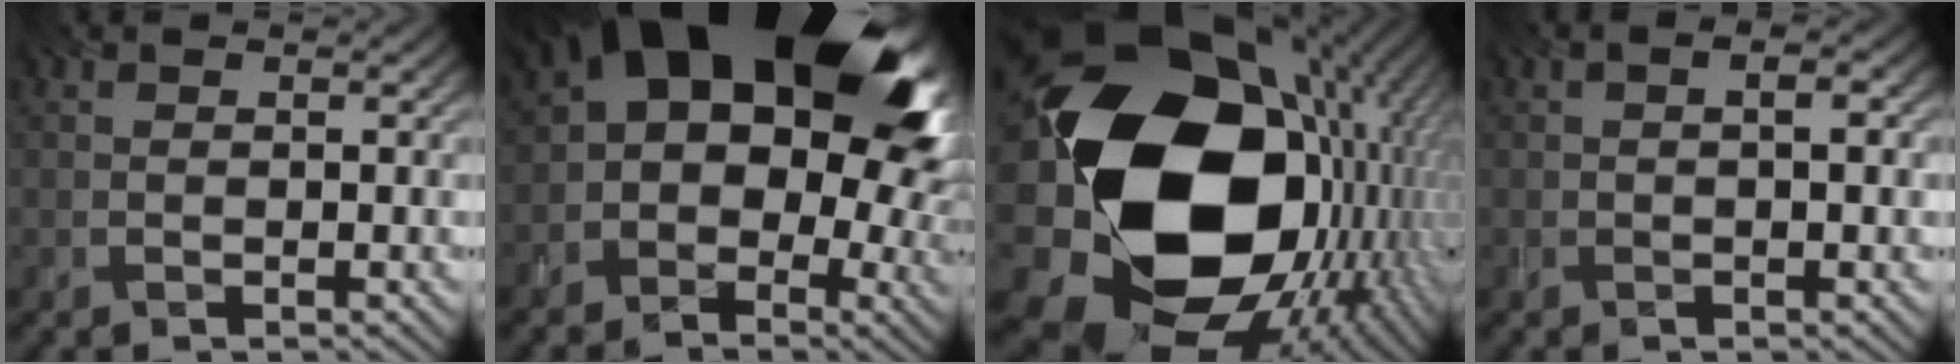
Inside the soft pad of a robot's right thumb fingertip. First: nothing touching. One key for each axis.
{"total": 19.2, "fx": 3.0, "fy": 12.5, "fz": 14.3, "tx": -0.168, "ty": -0.008, "tz": 0.073}
{"total": 23.8, "fx": 0.3, "fy": 18.0, "fz": 15.6, "tx": -0.328, "ty": -0.095, "tz": 0.055}
{"total": 1.5, "fx": -0.1, "fy": 0.4, "fz": 1.4, "tx": -0.017, "ty": 0.003, "tz": -0.003}